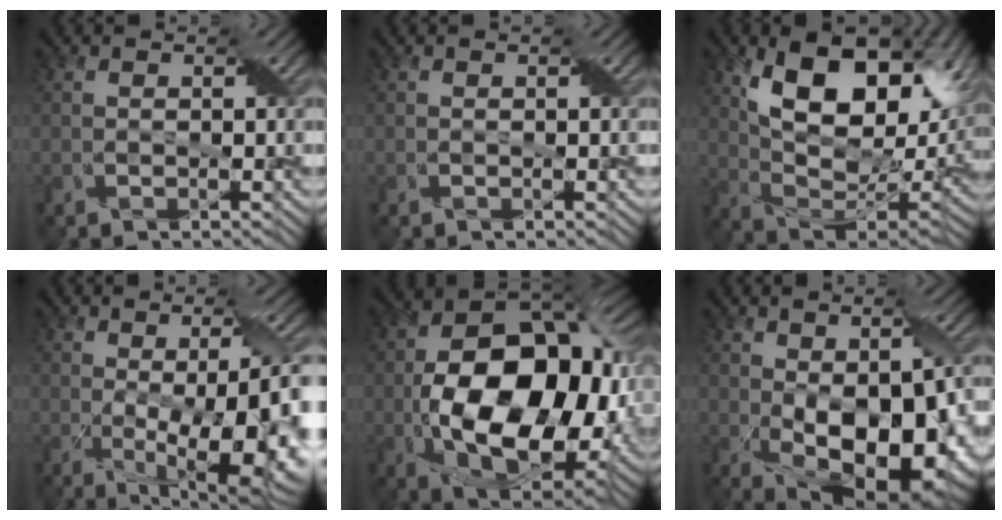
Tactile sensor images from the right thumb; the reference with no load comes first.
{"total": 0.0}
{"total": 16.5, "force": [7.4, 8.7, 11.9], "torque": [-0.193, -0.003, 0.128]}
{"total": 14.2, "force": [-2.5, 5.2, 13.0], "torque": [-0.175, -0.037, -0.007]}
{"total": 17.9, "force": [-2.3, 10.8, 14.1], "torque": [-0.245, -0.018, -0.040]}
{"total": 14.9, "force": [-3.1, 8.3, 12.0], "torque": [-0.182, -0.043, -0.027]}